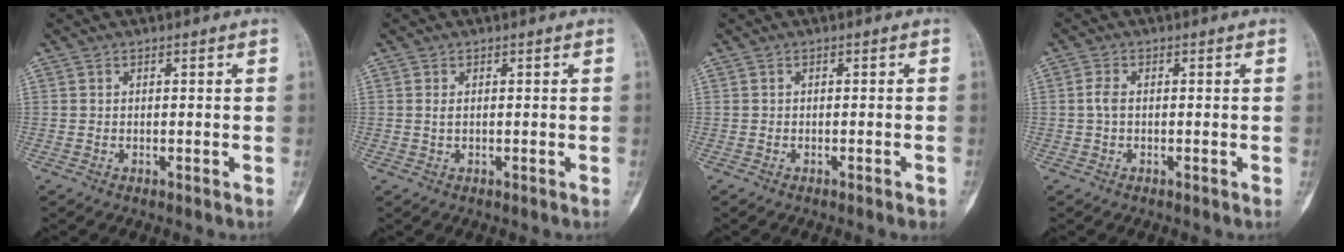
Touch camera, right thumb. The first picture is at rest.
{"total": 0.8, "force": [0.0, 0.4, 0.6], "torque": [-0.011, 0.000, 0.000]}
{"total": 1.6, "force": [-1.2, 0.1, 1.1], "torque": [-0.018, 0.005, -0.010]}
{"total": 1.8, "force": [-0.2, 1.0, 1.5], "torque": [-0.029, 0.001, -0.010]}